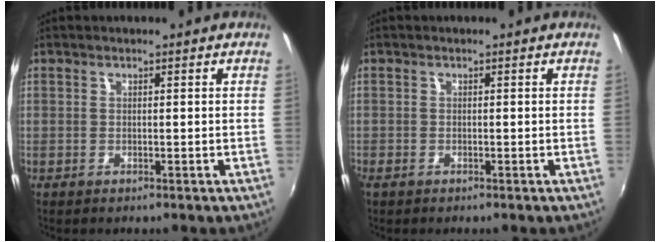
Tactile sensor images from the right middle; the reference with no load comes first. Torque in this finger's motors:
{"motor_torque": [0.30, -0.24, 0.00, 0.02]}